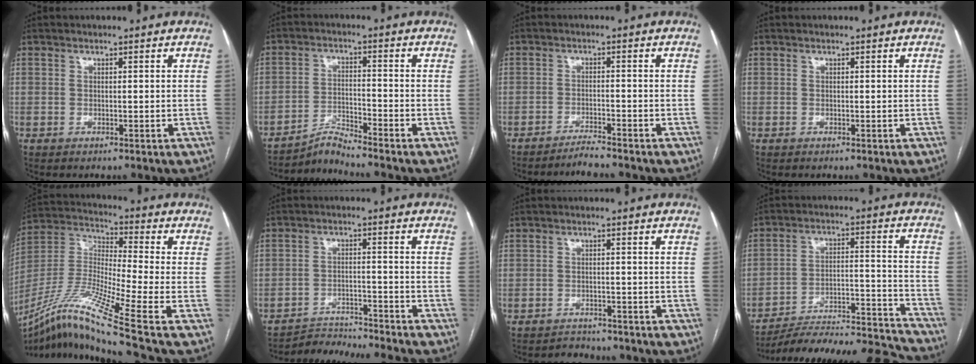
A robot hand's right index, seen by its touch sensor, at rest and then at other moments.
{"total": 4.6, "force": [-4.4, -1.5, 0.1], "torque": [-0.011, -0.017, -0.080]}
{"total": 3.1, "force": [-2.9, -0.8, 0.5], "torque": [-0.012, -0.013, -0.050]}
{"total": 0.0}
{"total": 18.6, "force": [-11.9, -1.5, 14.3], "torque": [-0.302, -0.025, -0.221]}
{"total": 7.9, "force": [-7.7, -1.6, -0.1], "torque": [0.003, -0.002, -0.136]}
{"total": 3.6, "force": [-3.4, 1.1, -0.2], "torque": [-0.003, -0.002, -0.050]}
{"total": 23.8, "force": [-22.5, 1.9, 7.5], "torque": [-0.078, 0.014, -0.326]}